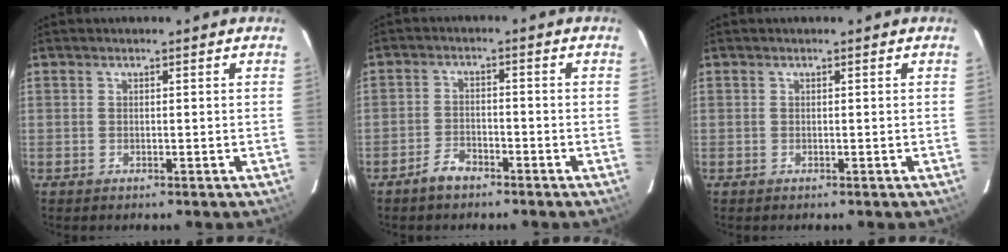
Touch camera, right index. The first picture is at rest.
{"total": 3.8, "force": [-3.1, 1.6, 1.6], "torque": [-0.045, 0.007, -0.053]}
{"total": 0.0}